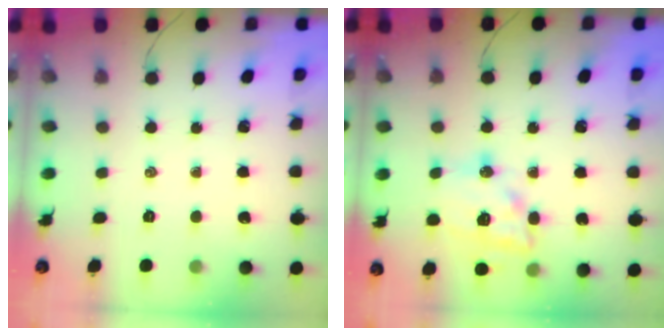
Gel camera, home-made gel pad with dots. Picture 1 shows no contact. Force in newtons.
{"total": 16.6, "press": 16.4, "slide": 2.7}